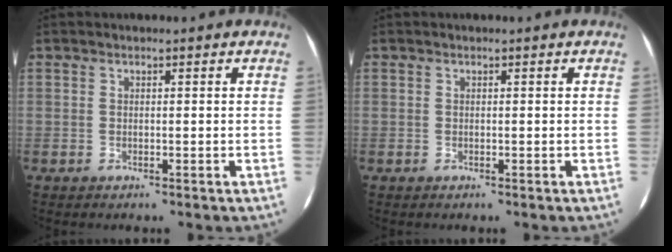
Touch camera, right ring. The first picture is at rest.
{"total": 0.0}